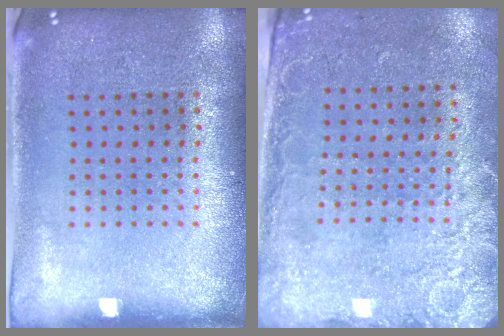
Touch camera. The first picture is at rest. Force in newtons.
{"total": 2.5, "press": 2.0, "slide": 1.5}